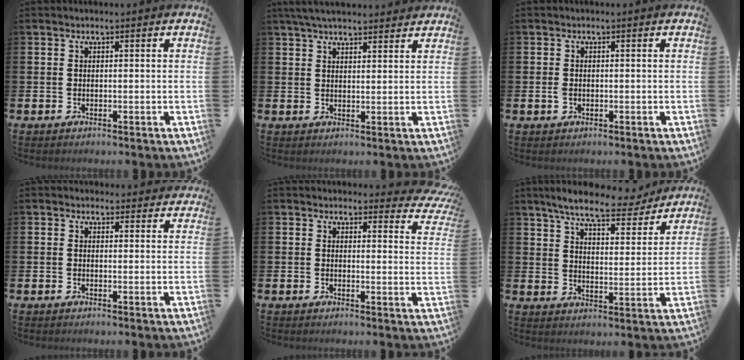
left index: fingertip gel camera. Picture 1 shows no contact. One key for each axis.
{"total": 4.5, "fx": 4.2, "fy": 1.0, "fz": 1.3, "tx": -0.031, "ty": -0.010, "tz": 0.078}
{"total": 1.2, "fx": -0.2, "fy": 0.8, "fz": 0.9, "tx": -0.020, "ty": 0.007, "tz": -0.005}
{"total": 1.9, "fx": 1.7, "fy": 0.6, "fz": -0.1, "tx": 0.011, "ty": -0.007, "tz": 0.030}
{"total": 2.6, "fx": 2.4, "fy": 1.1, "fz": 0.1, "tx": 0.008, "ty": -0.021, "tz": 0.035}
{"total": 8.4, "fx": 7.5, "fy": 1.5, "fz": 3.5, "tx": -0.084, "ty": -0.038, "tz": 0.128}